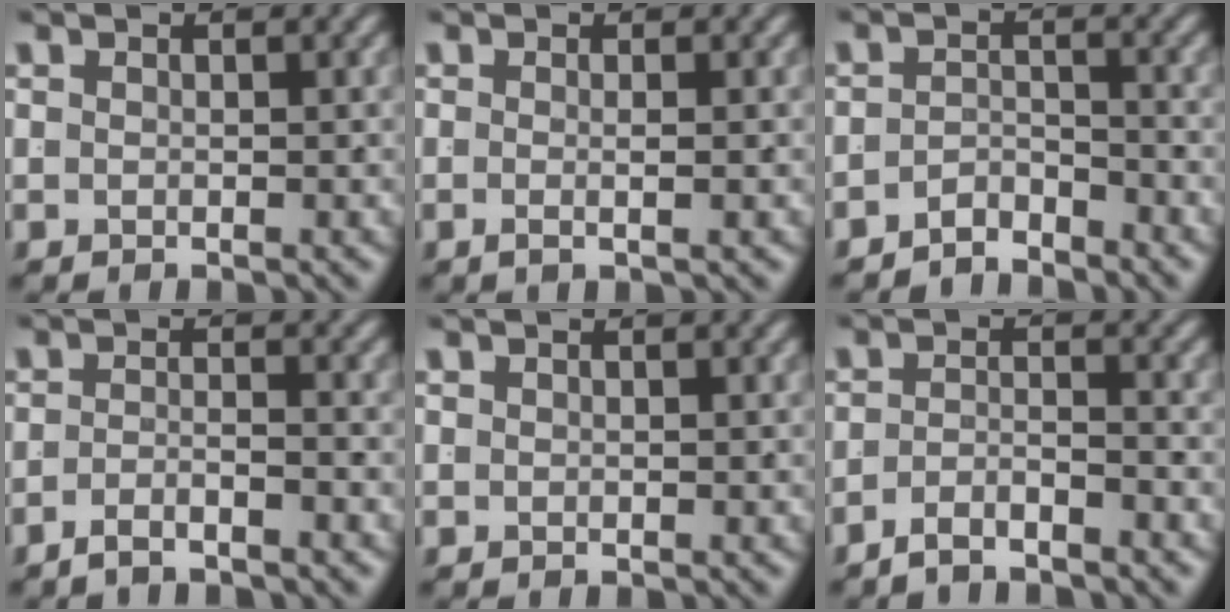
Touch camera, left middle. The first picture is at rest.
{"total": 1.2, "force": [-0.5, -0.4, 1.1], "torque": [-0.021, -0.006, -0.007]}
{"total": 3.1, "force": [-3.0, 0.5, 0.4], "torque": [0.006, -0.011, -0.050]}
{"total": 2.6, "force": [-2.3, -0.3, 1.0], "torque": [-0.009, -0.005, -0.039]}
{"total": 0.0}
{"total": 2.9, "force": [-2.7, 0.0, 0.8], "torque": [-0.006, -0.008, -0.045]}